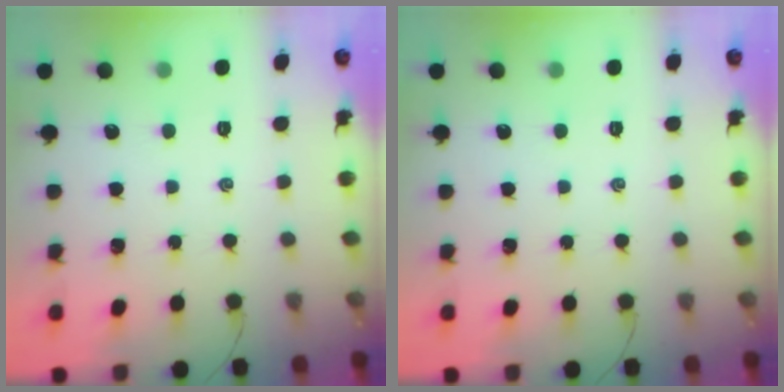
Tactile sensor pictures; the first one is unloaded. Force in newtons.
{"total": 0.0}